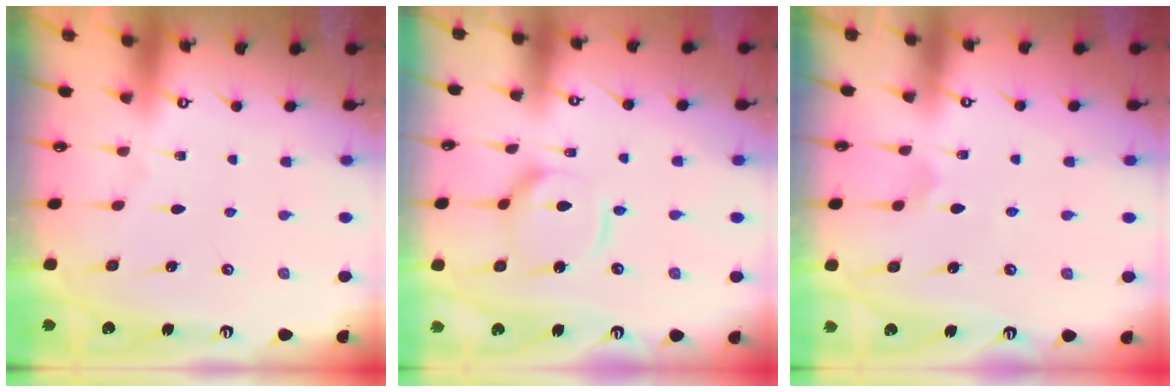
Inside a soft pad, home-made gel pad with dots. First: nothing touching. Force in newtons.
{"total": 11.2, "press": 11.1, "slide": 1.1}
{"total": 2.9, "press": 2.9, "slide": 0.6}